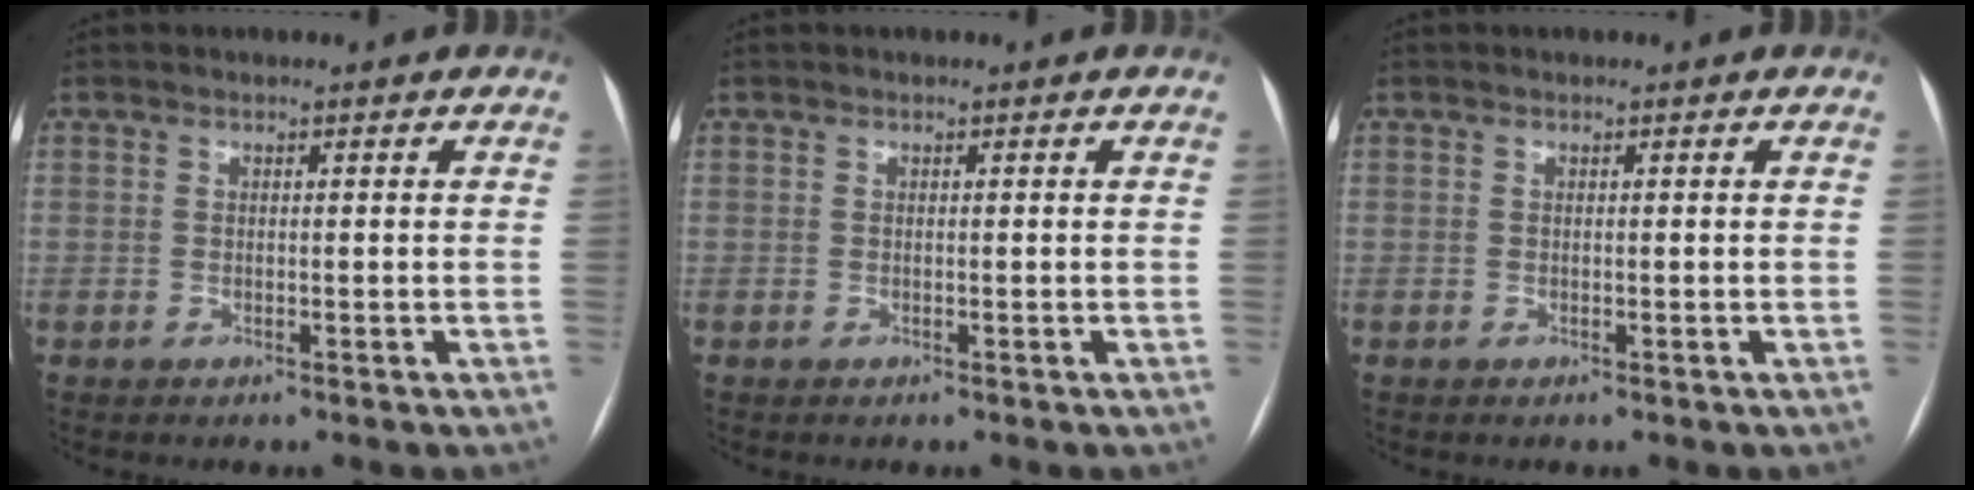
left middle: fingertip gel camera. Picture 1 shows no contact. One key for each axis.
{"total": 0.0}
{"total": 0.0}